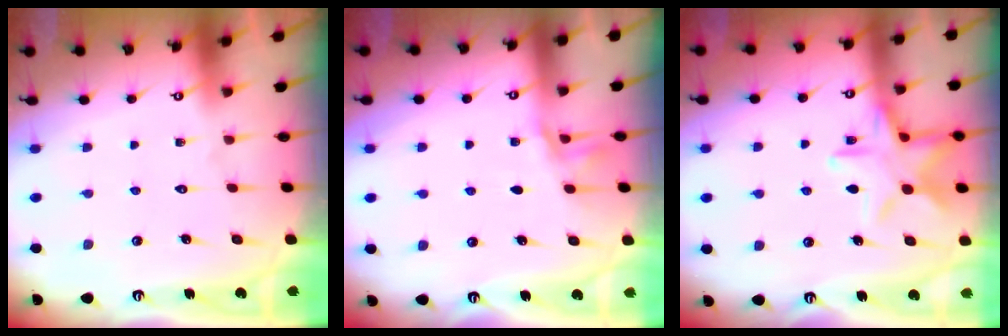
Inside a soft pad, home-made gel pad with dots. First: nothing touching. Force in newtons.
{"total": 2.9, "press": 2.8, "slide": 0.4}
{"total": 13.8, "press": 13.7, "slide": 0.9}